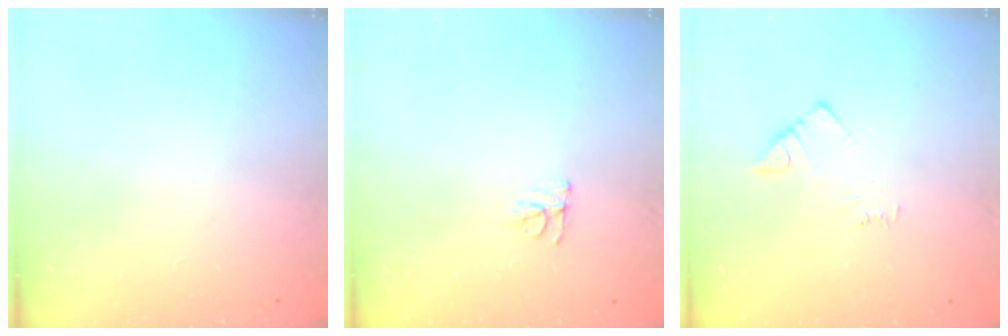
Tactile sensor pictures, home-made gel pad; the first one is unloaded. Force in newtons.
{"total": 5.6, "press": 5.5, "slide": 0.6}
{"total": 2.5, "press": 2.5, "slide": 0.4}